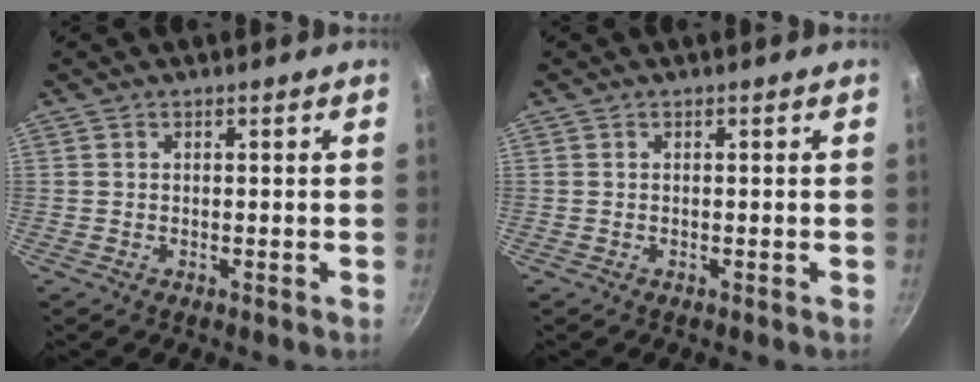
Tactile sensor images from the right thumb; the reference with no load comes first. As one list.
[{"total": 0.0}]